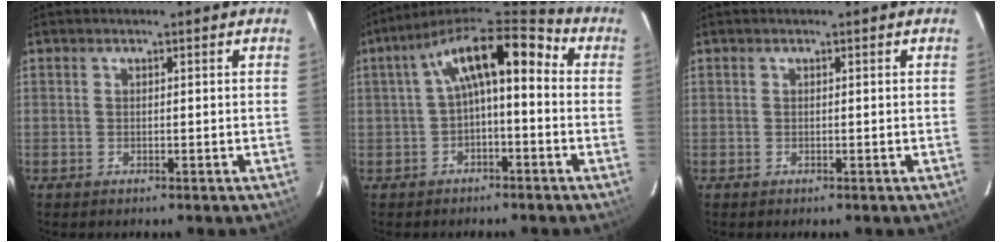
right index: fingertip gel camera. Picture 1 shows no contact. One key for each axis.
{"total": 12.0, "fx": 0.4, "fy": 4.9, "fz": 11.0, "tx": -0.195, "ty": 0.037, "tz": 0.005}
{"total": 0.0}